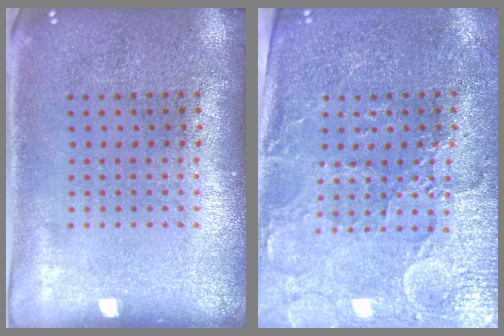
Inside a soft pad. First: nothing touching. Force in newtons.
{"total": 3.5, "press": 3.2, "slide": 1.3}